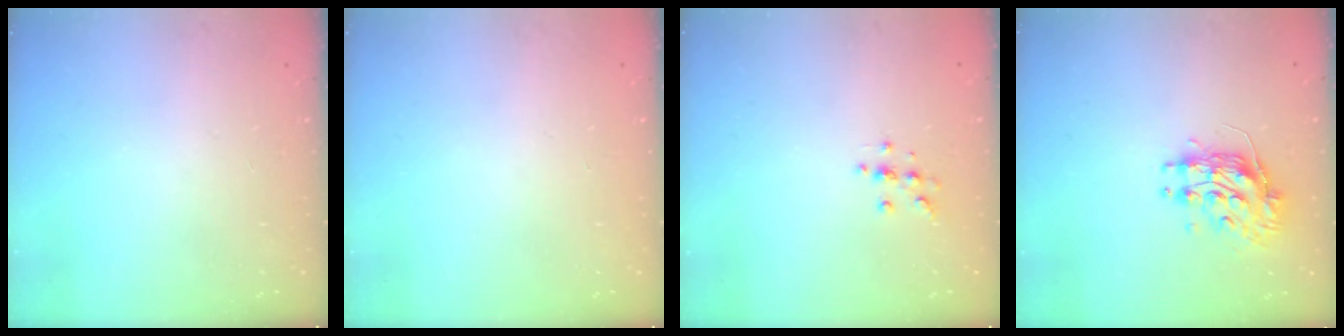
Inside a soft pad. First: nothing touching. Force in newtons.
{"total": 0.0}
{"total": 5.0, "press": 4.8, "slide": 1.2}
{"total": 10.1, "press": 10.1, "slide": 0.4}